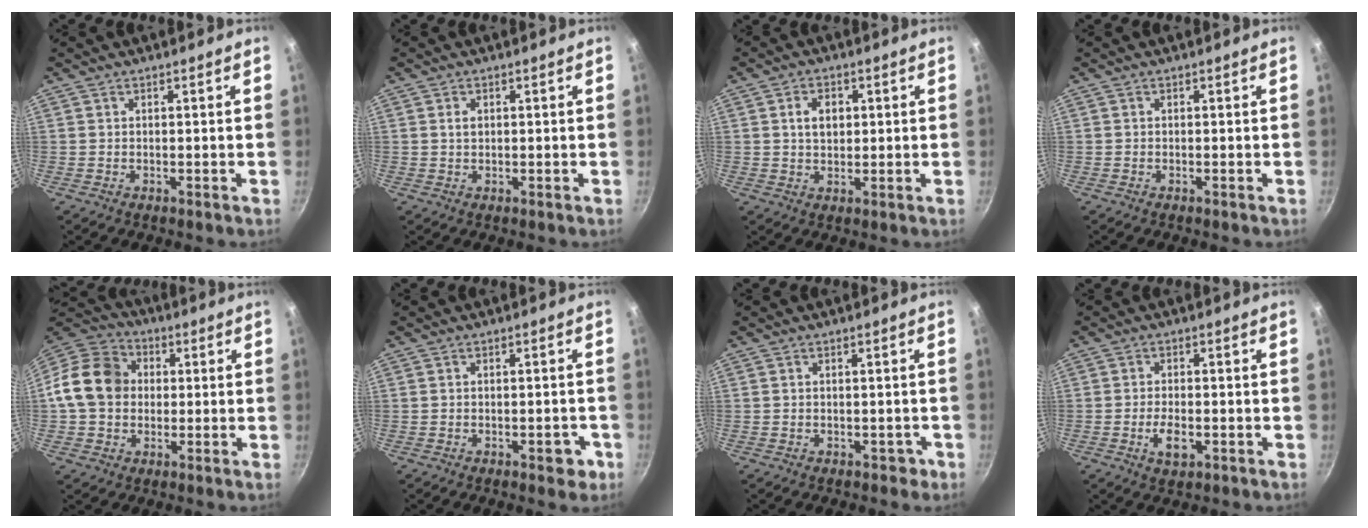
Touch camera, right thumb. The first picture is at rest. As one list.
[{"total": 1.6, "force": [0.4, 1.1, 1.1], "torque": [-0.017, 0.001, 0.007]}, {"total": 4.9, "force": [1.1, 3.4, 3.3], "torque": [-0.036, 0.001, 0.019]}, {"total": 0.0}, {"total": 13.9, "force": [0.6, 11.6, 7.5], "torque": [-0.111, 0.028, -0.007]}, {"total": 3.6, "force": [-1.7, 1.9, 2.6], "torque": [-0.014, 0.018, -0.015]}, {"total": 1.9, "force": [-0.9, 1.4, 0.8], "torque": [0.004, 0.020, 0.002]}, {"total": 4.7, "force": [-1.5, 2.3, 3.8], "torque": [-0.068, 0.005, -0.026]}]